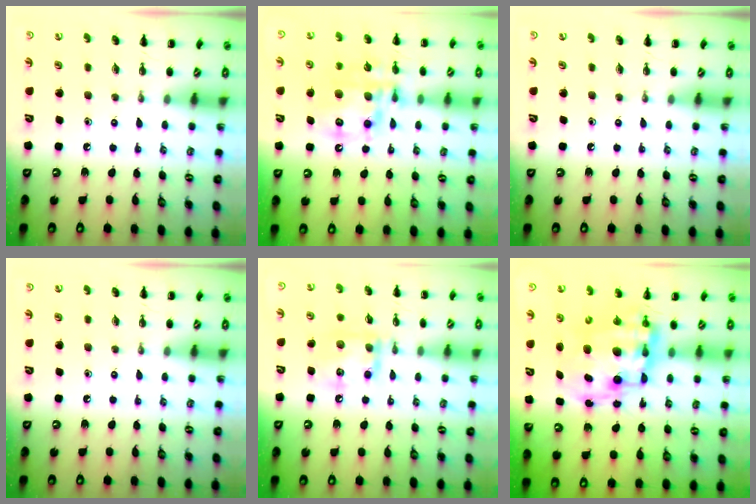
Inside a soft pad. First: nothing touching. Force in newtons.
{"total": 13.9, "press": 13.6, "slide": 2.8}
{"total": 0.0}
{"total": 0.0}
{"total": 11.7, "press": 11.6, "slide": 1.1}
{"total": 14.5, "press": 14.1, "slide": 3.3}